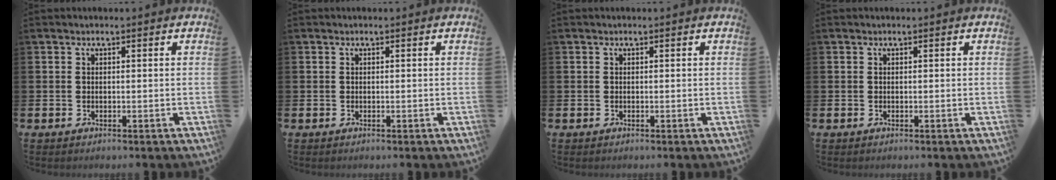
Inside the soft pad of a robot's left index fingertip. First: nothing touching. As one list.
[{"total": 0.0}, {"total": 0.0}, {"total": 0.0}]